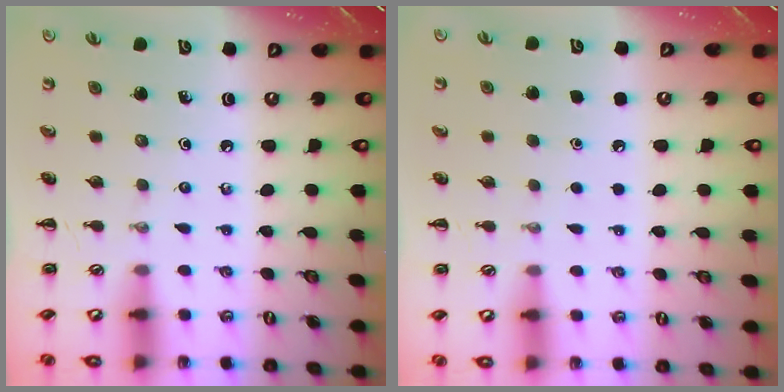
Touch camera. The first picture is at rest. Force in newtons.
{"total": 1.7, "press": 1.7, "slide": 0.1}